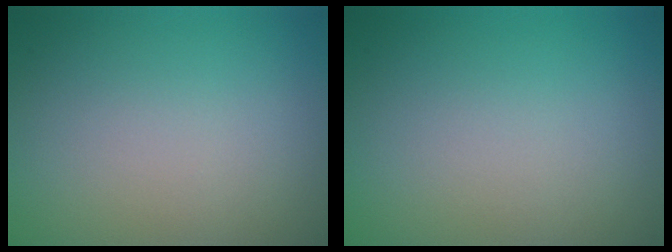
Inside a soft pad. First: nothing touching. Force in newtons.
{"total": 0.0}